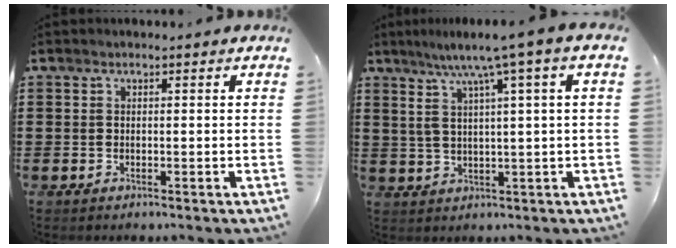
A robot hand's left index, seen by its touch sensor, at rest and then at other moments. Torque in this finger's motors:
{"motor_torque": [2.13, 0.00, 0.91, 0.21]}